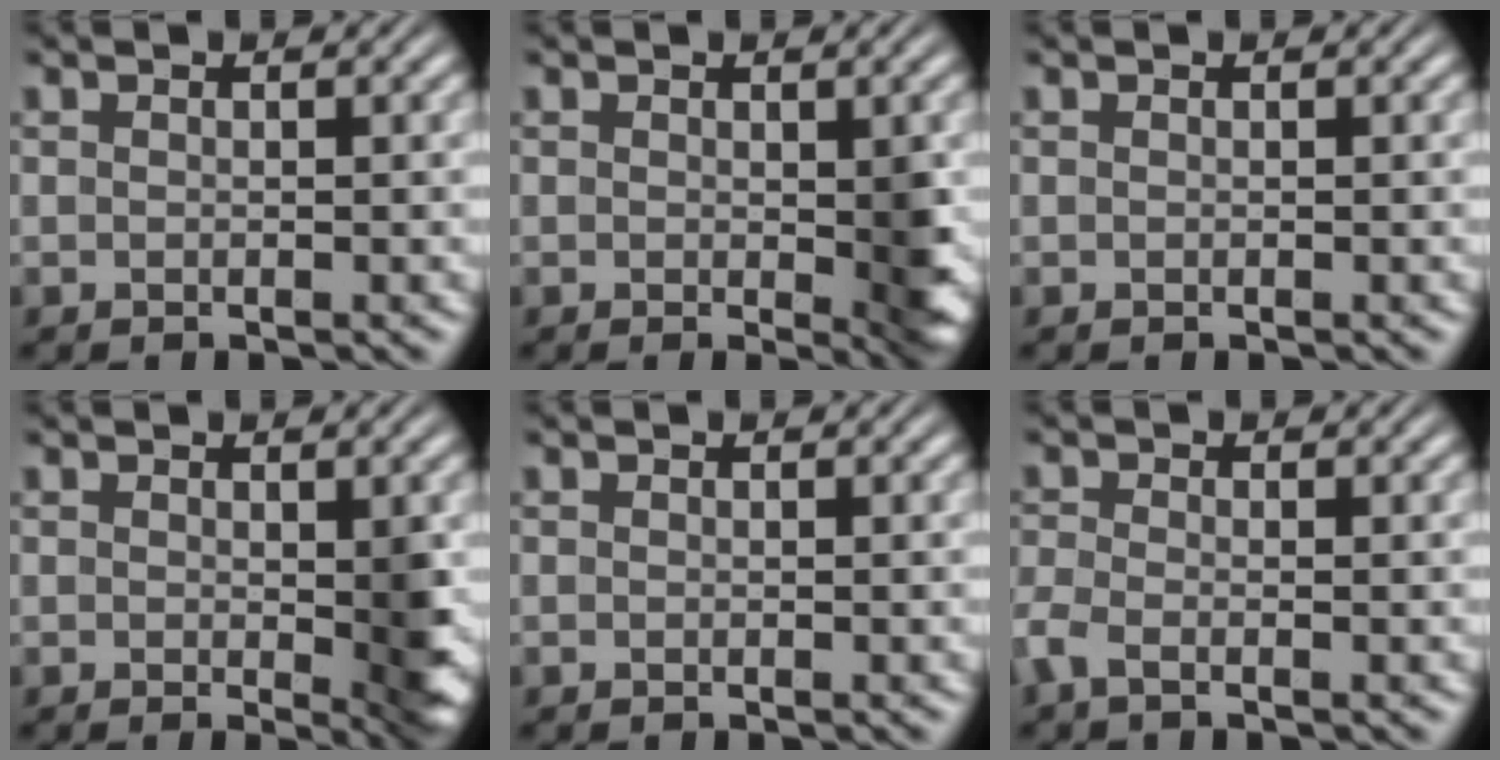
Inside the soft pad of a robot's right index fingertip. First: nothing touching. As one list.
[{"total": 2.5, "force": [-0.1, 0.9, 2.3], "torque": [-0.027, -0.014, 0.002]}, {"total": 0.0}, {"total": 2.7, "force": [-0.1, 0.8, 2.6], "torque": [-0.029, -0.015, 0.001]}, {"total": 0.0}, {"total": 2.2, "force": [-1.6, 0.9, 1.2], "torque": [-0.042, -0.015, -0.025]}]